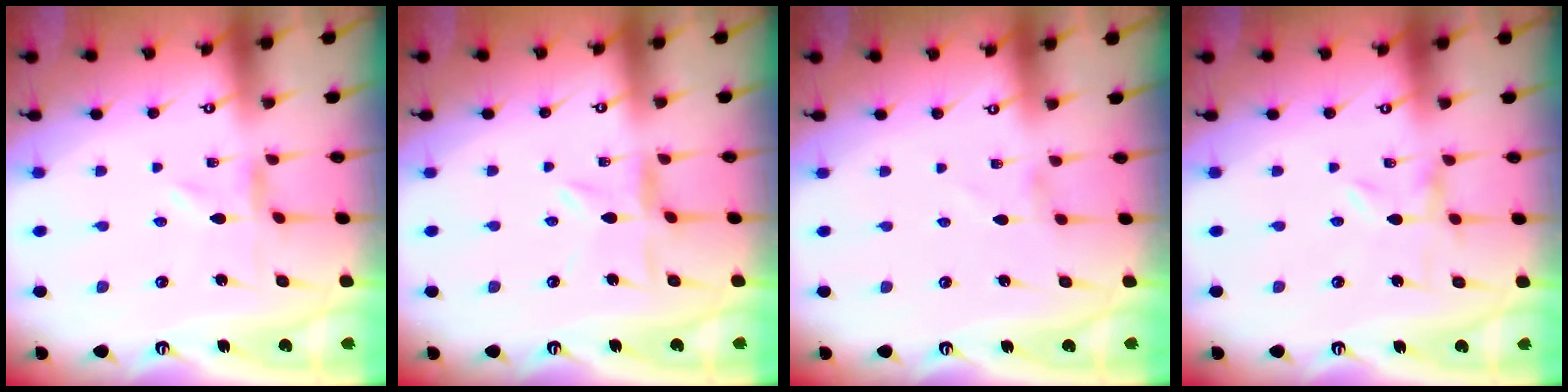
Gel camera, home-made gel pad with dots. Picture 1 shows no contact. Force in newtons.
{"total": 3.6, "press": 3.6, "slide": 0.5}
{"total": 1.2, "press": 1.2, "slide": 0.1}
{"total": 0.0}